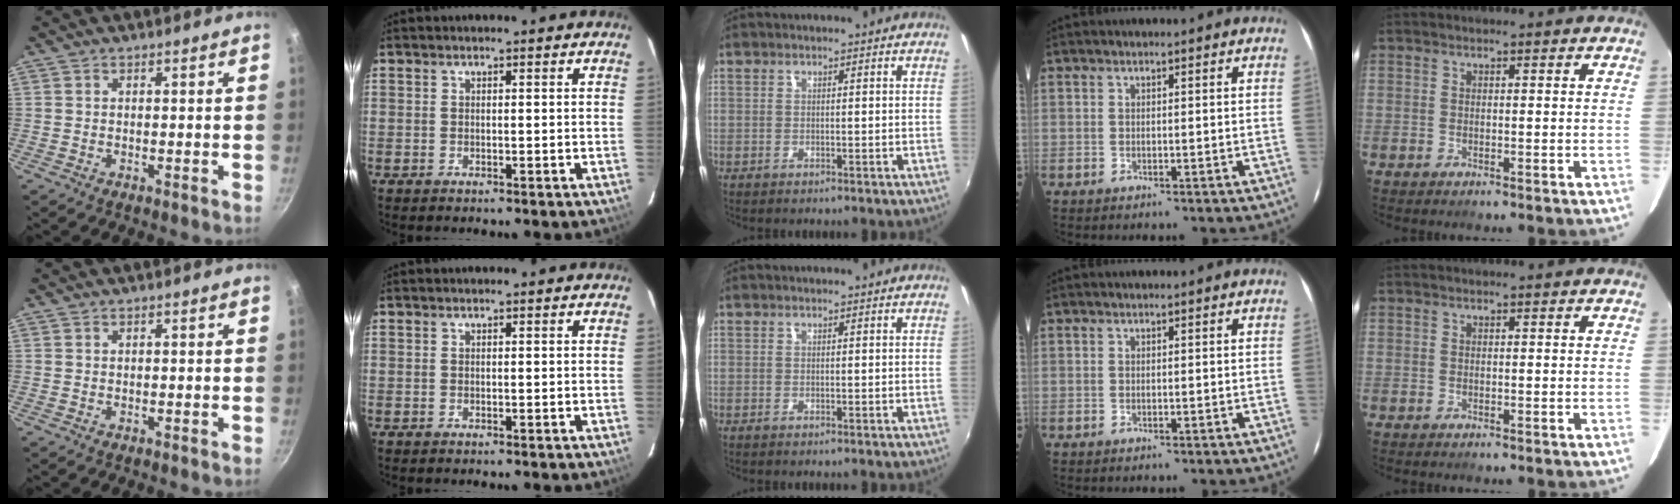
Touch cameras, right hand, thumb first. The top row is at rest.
{}